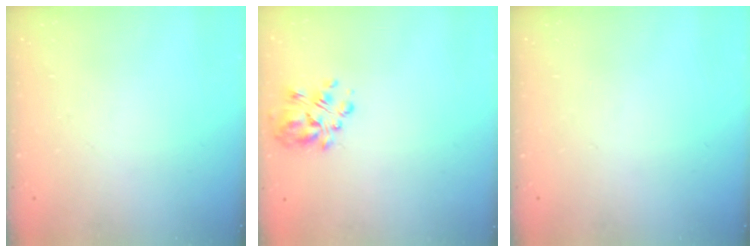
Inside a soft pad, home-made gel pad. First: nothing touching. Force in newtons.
{"total": 6.1, "press": 5.8, "slide": 1.8}
{"total": 0.0}